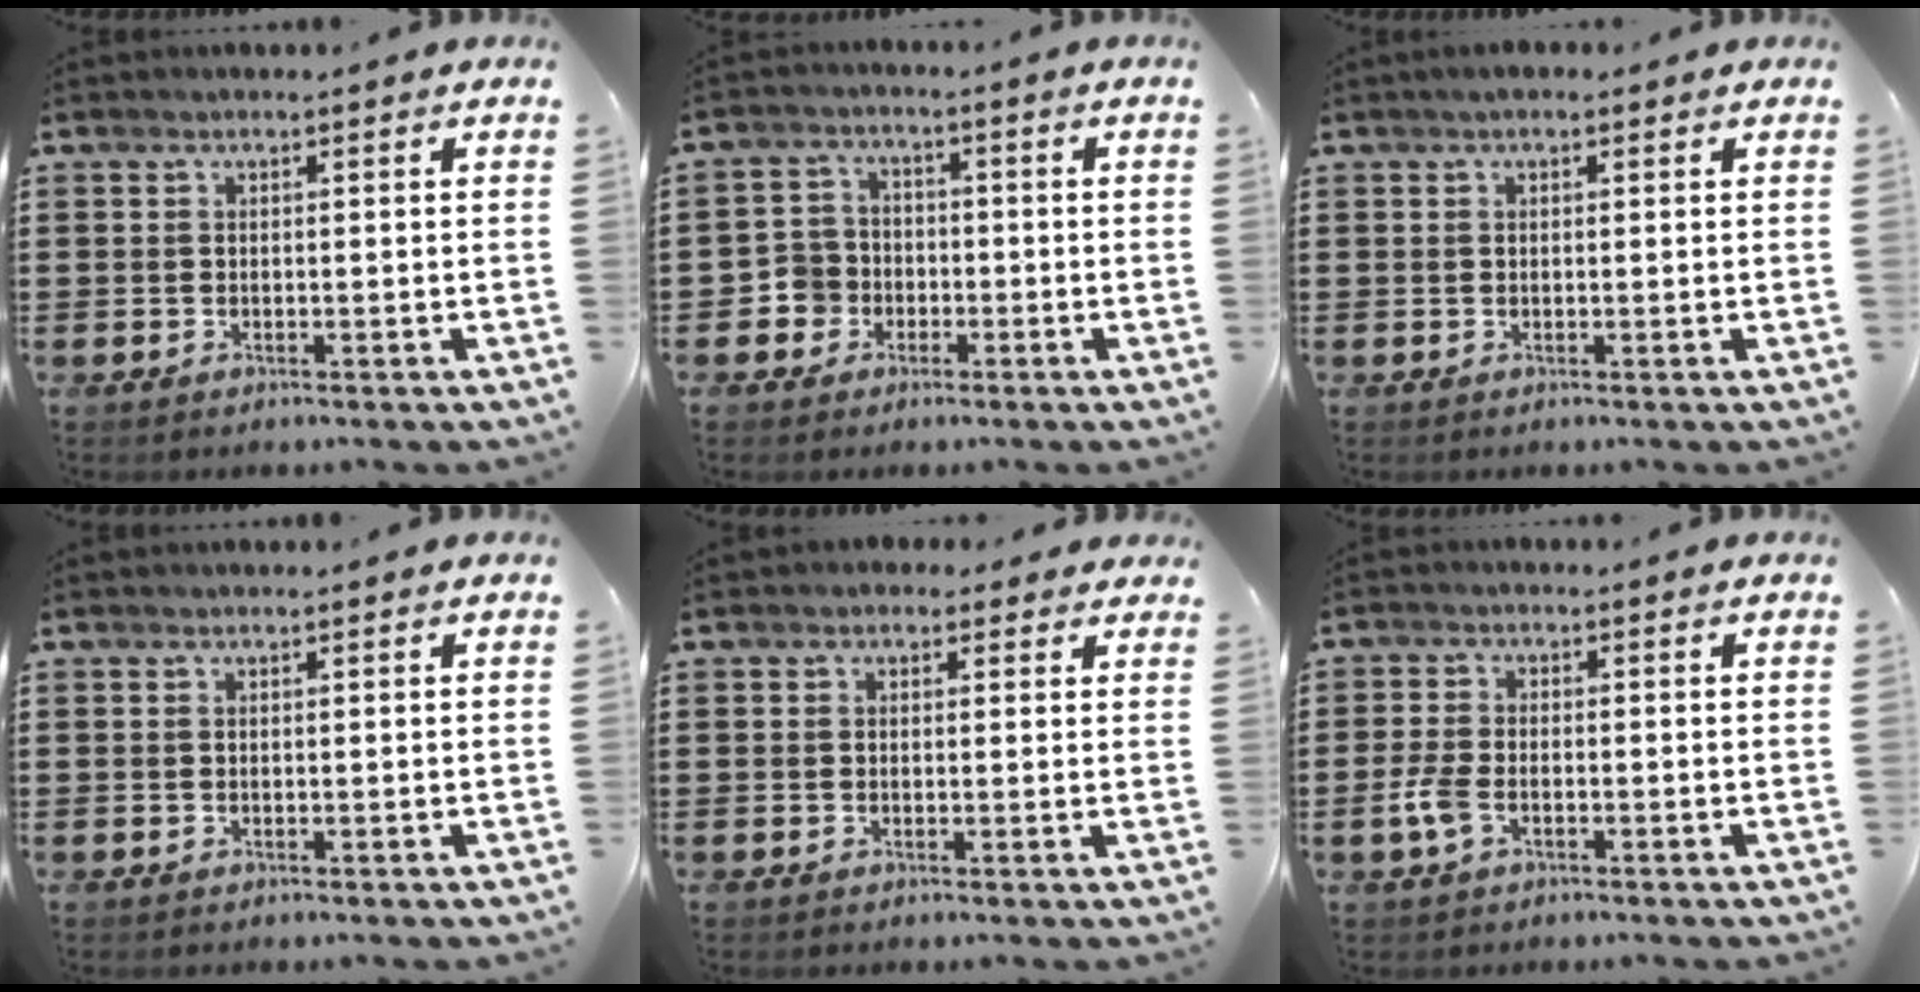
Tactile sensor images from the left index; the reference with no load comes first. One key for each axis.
{"total": 4.6, "fx": -2.0, "fy": 4.0, "fz": 0.8, "tx": -0.043, "ty": 0.005, "tz": -0.046}
{"total": 1.0, "fx": 0.4, "fy": 0.5, "fz": 0.7, "tx": -0.014, "ty": 0.006, "tz": 0.007}
{"total": 0.0}
{"total": 1.7, "fx": 1.2, "fy": 1.2, "fz": 0.4, "tx": -0.005, "ty": 0.007, "tz": 0.020}
{"total": 3.9, "fx": -1.5, "fy": 2.0, "fz": 2.9, "tx": -0.079, "ty": -0.006, "tz": -0.033}